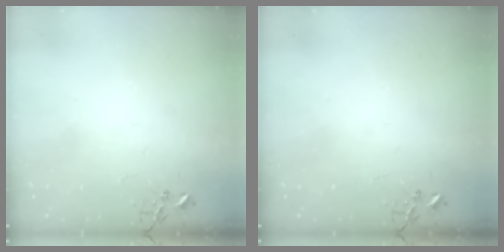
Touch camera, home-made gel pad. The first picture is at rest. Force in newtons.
{"total": 0.0}